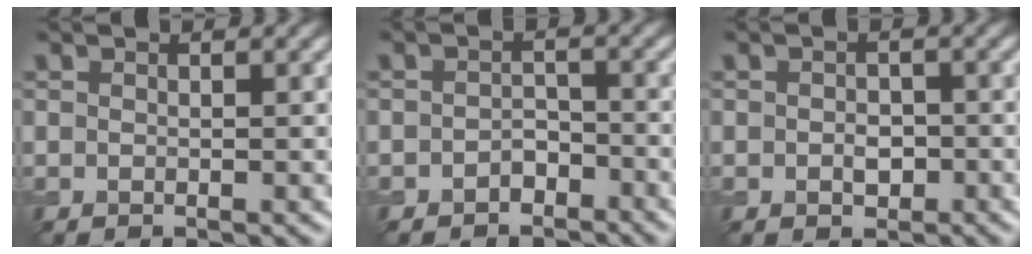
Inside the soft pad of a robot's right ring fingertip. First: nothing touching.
{"total": 1.9, "force": [-1.4, 1.2, 0.6], "torque": [-0.008, 0.006, -0.027]}
{"total": 1.8, "force": [-0.4, 1.4, 1.1], "torque": [-0.018, -0.005, -0.008]}